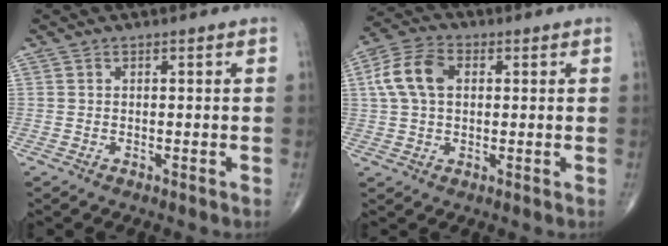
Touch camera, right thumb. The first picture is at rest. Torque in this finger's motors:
{"motor_torque": [-0.28, 0.44, 0.29, -0.30, 0.19]}